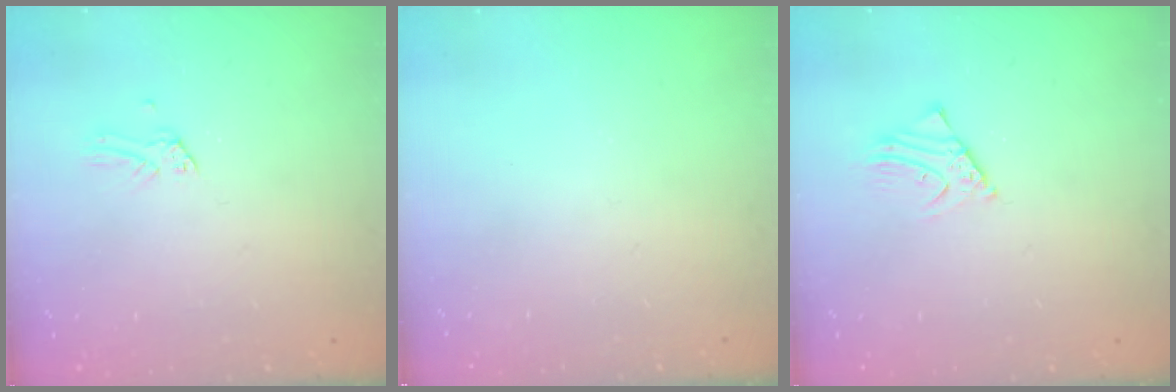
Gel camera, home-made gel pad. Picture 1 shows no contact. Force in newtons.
{"total": 0.0}
{"total": 3.0, "press": 3.0, "slide": 0.3}